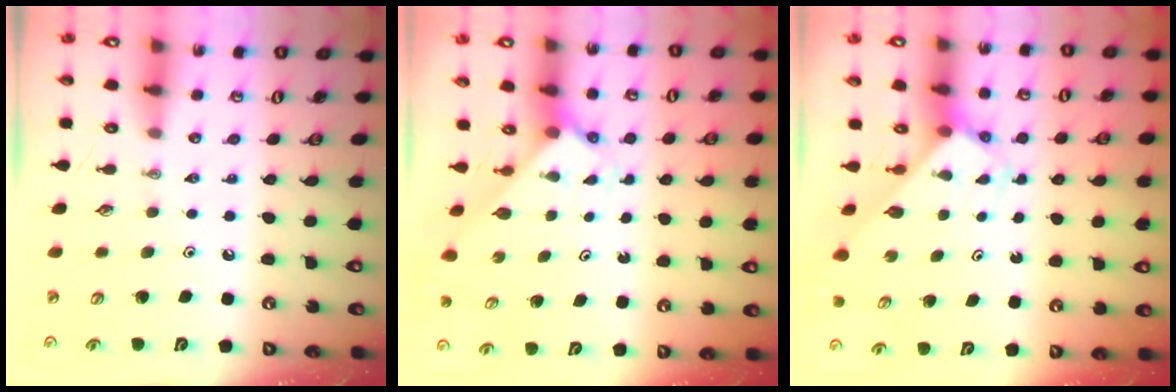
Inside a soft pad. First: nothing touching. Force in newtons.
{"total": 2.2, "press": 2.2, "slide": 0.1}
{"total": 2.9, "press": 2.9, "slide": 0.1}